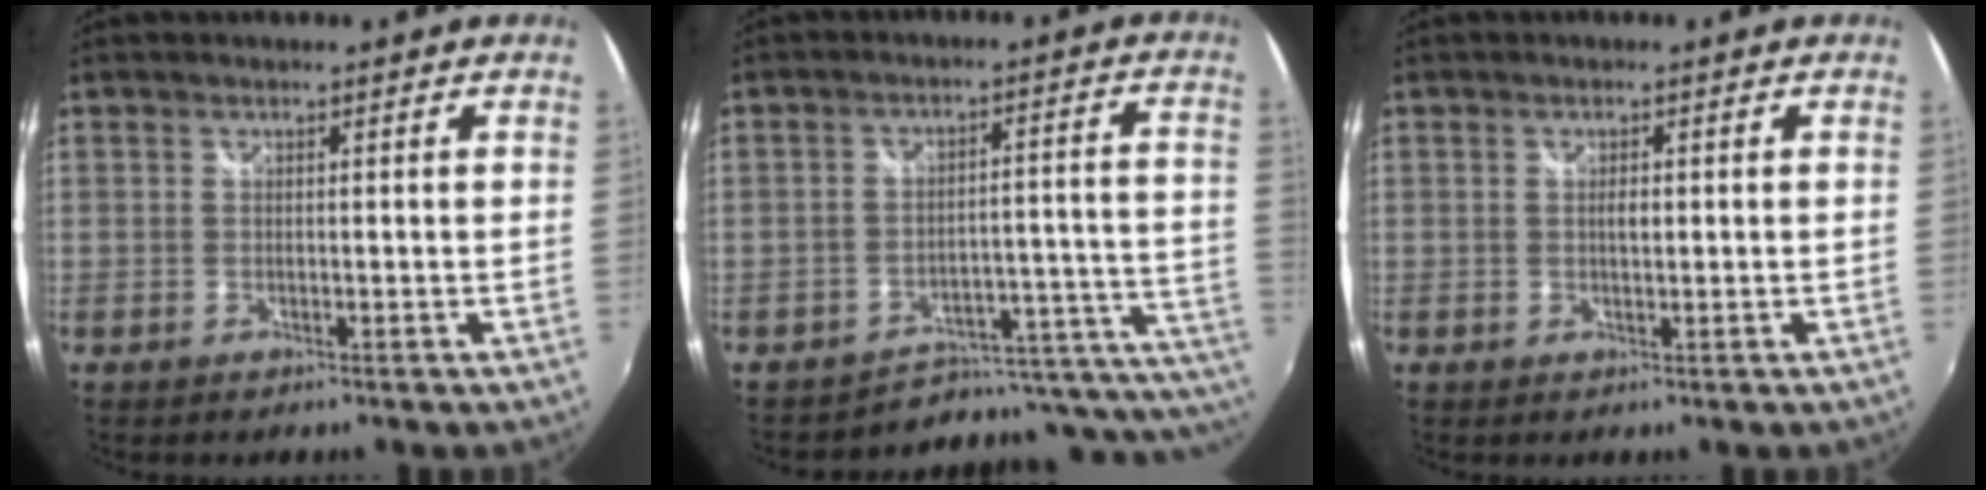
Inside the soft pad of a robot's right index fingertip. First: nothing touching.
{"total": 14.1, "force": [-10.0, 6.7, 7.5], "torque": [-0.086, 0.002, -0.126]}
{"total": 1.4, "force": [0.2, 0.6, 1.3], "torque": [-0.021, 0.001, 0.002]}